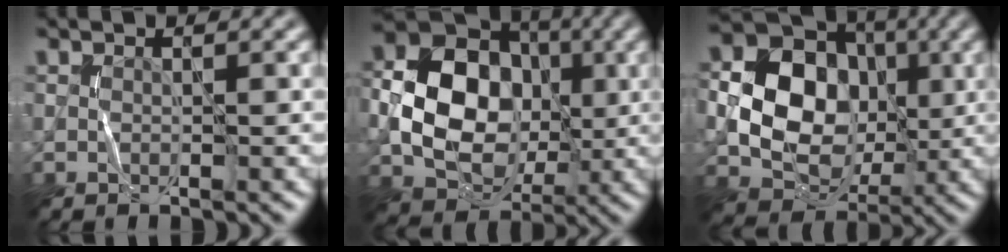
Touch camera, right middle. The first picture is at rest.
{"total": 13.7, "force": [-0.5, 10.9, 8.3], "torque": [-0.149, 0.011, -0.015]}
{"total": 15.1, "force": [0.7, 12.7, 8.0], "torque": [-0.176, 0.027, 0.006]}